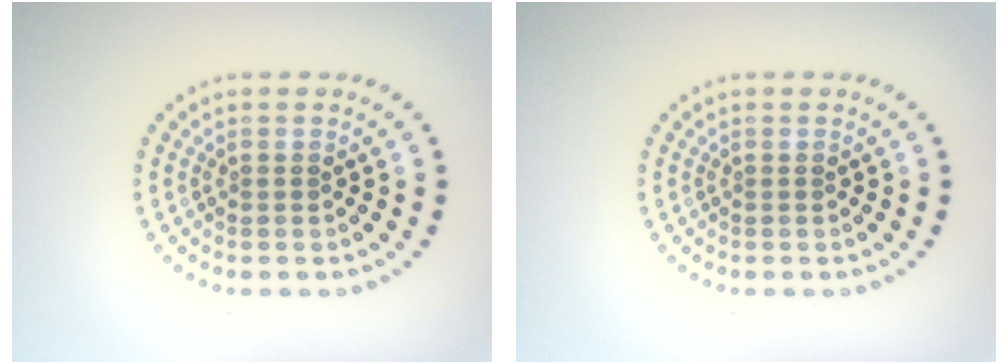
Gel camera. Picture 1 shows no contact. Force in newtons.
{"total": 0.0}